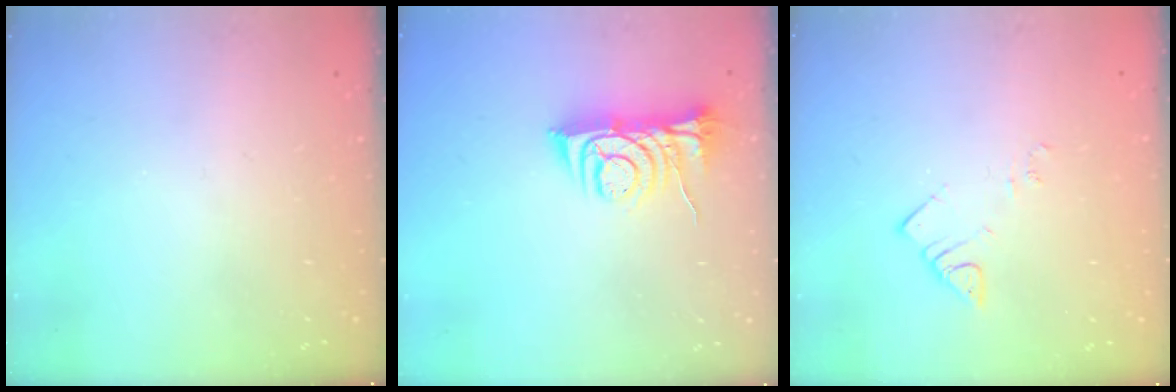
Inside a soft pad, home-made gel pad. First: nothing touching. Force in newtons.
{"total": 8.0, "press": 8.0, "slide": 0.9}
{"total": 3.7, "press": 3.7, "slide": 0.4}